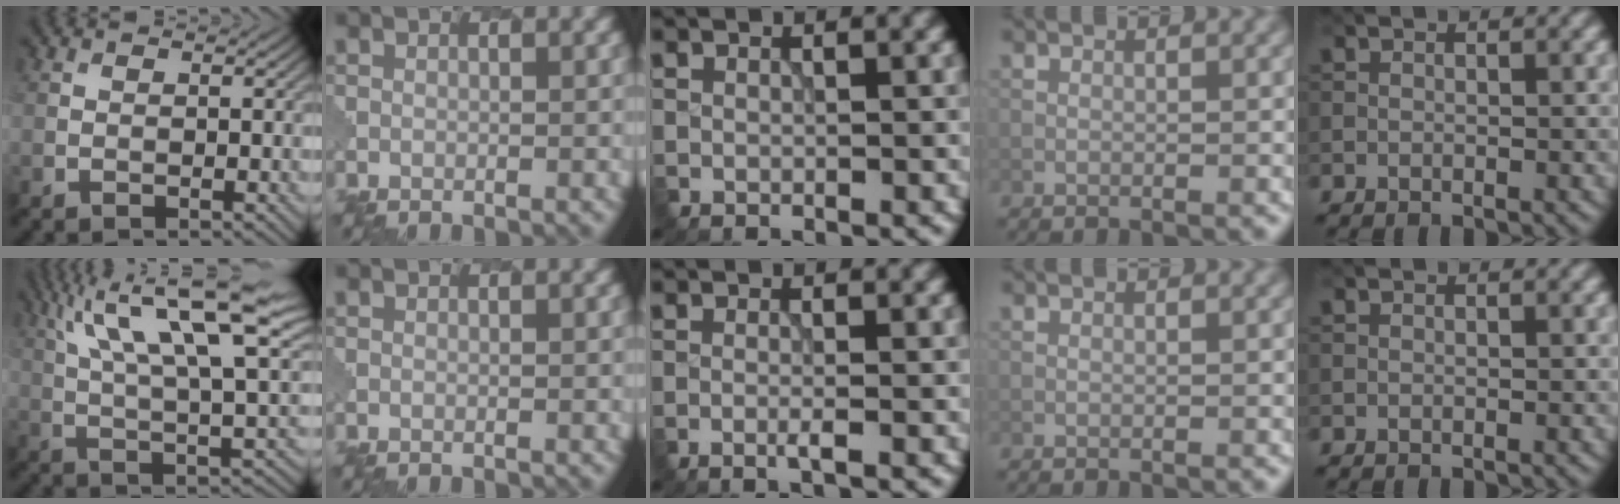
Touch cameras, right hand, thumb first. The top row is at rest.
{"thumb": {"total": 18.5, "force": [9.0, 5.8, 15.1], "torque": [-0.261, 0.035, 0.154]}, "middle": {"total": 1.2, "force": [-0.4, 0.1, 1.1], "torque": [-0.019, -0.002, -0.012]}}